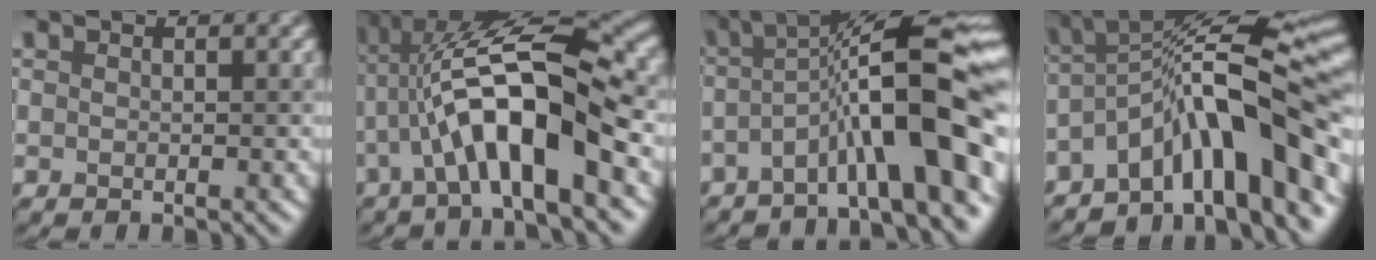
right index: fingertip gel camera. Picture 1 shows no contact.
{"total": 10.8, "force": [-2.2, 3.2, 10.0], "torque": [-0.182, 0.024, -0.041]}
{"total": 12.2, "force": [-3.5, 2.4, 11.4], "torque": [-0.171, 0.027, -0.060]}
{"total": 12.6, "force": [-5.1, 3.7, 10.9], "torque": [-0.147, 0.023, -0.088]}